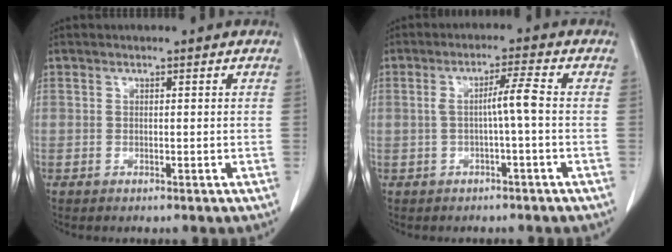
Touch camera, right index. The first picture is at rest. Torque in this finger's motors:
{"motor_torque": [0.52, -0.16, 0.36, 0.09]}